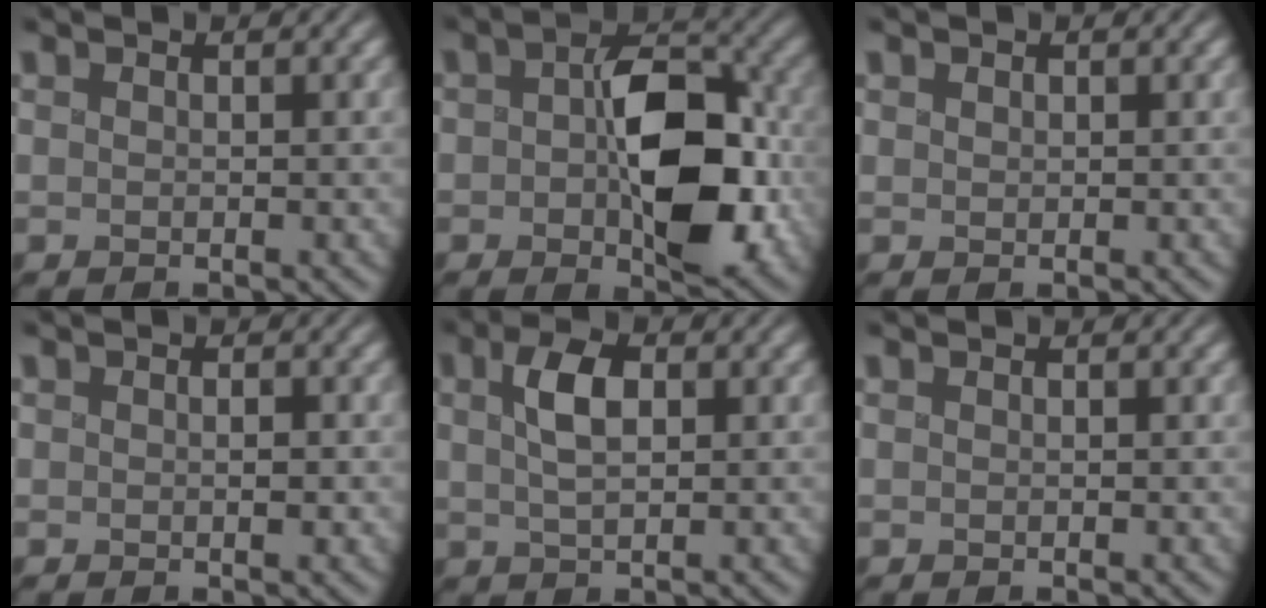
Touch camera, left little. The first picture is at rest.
{"total": 8.6, "force": [-1.2, 5.0, 6.9], "torque": [-0.124, -0.007, 0.002]}
{"total": 1.1, "force": [-0.5, -0.5, -0.9], "torque": [-0.004, -0.004, 0.014]}
{"total": 0.9, "force": [-0.8, -0.4, 0.0], "torque": [-0.013, -0.007, 0.011]}
{"total": 2.5, "force": [0.1, 1.0, 2.3], "torque": [-0.068, 0.002, 0.020]}
{"total": 0.0}